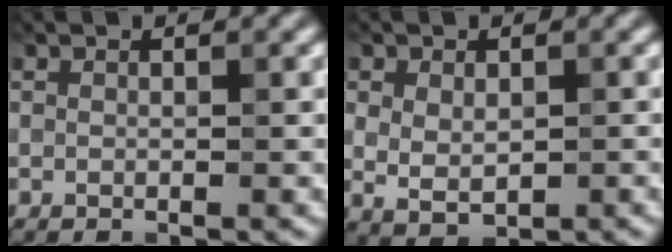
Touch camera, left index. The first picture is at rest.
{"total": 3.0, "force": [0.2, 2.0, 2.2], "torque": [-0.038, -0.002, 0.008]}